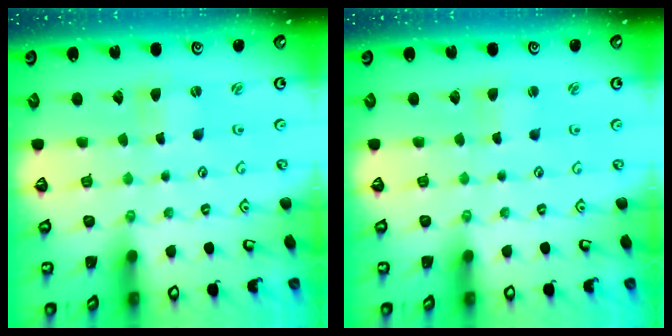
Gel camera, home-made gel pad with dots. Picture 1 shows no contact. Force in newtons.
{"total": 1.9, "press": 1.9, "slide": 0.3}